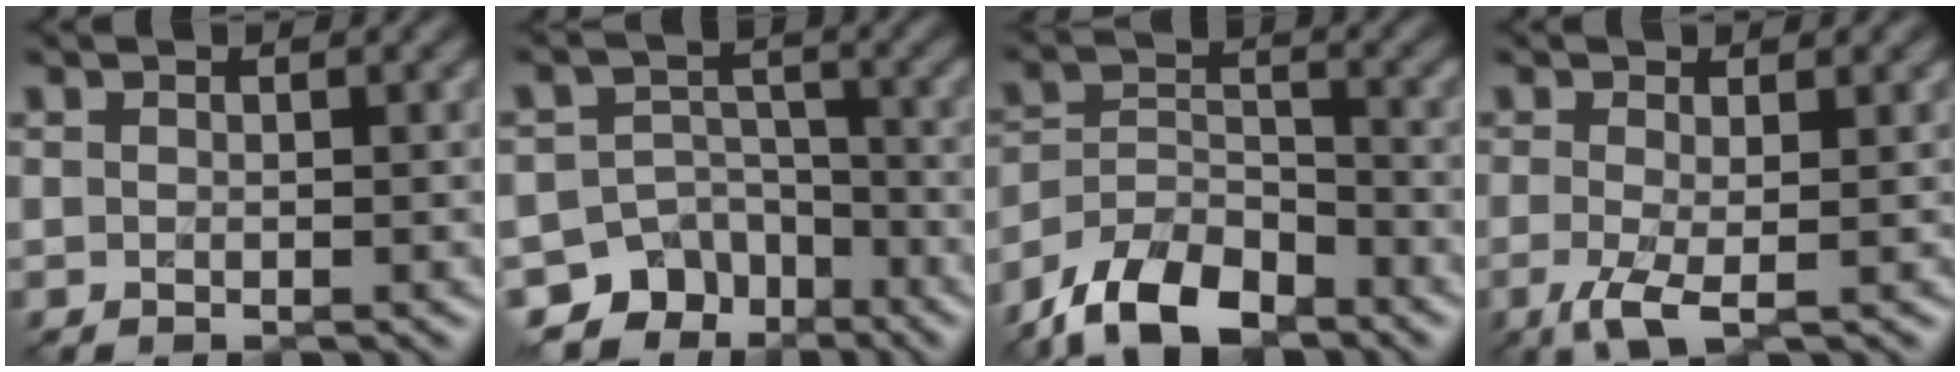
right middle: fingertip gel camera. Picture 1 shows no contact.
{"total": 8.5, "force": [-6.1, 5.7, 1.2], "torque": [-0.006, 0.004, -0.091]}
{"total": 8.6, "force": [-6.7, 3.8, 3.9], "torque": [-0.068, 0.004, -0.131]}
{"total": 2.9, "force": [-0.9, 0.7, 2.6], "torque": [-0.060, -0.004, -0.021]}